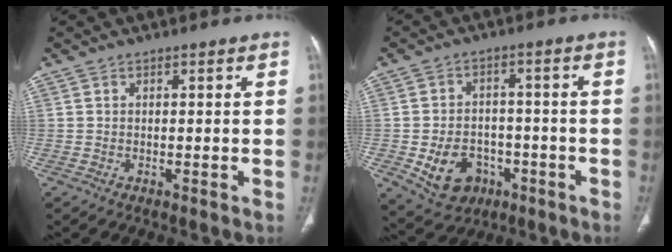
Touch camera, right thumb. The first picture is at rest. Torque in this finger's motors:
{"motor_torque": [-0.31, 0.55, 0.00, 0.06, 0.16]}